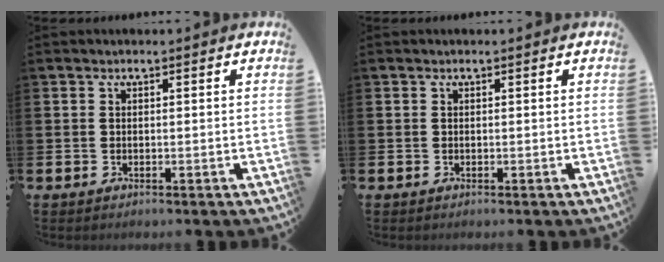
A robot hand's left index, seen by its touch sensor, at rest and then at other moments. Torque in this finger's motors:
{"motor_torque": [0.00, 0.00, 0.00, 0.01]}